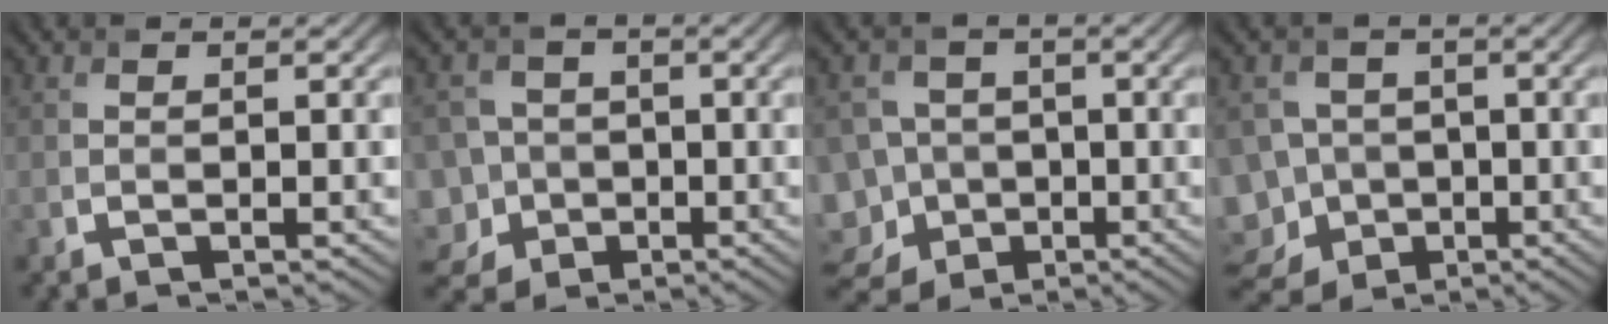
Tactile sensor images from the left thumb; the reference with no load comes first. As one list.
[{"total": 8.9, "force": [-4.0, 7.4, 2.8], "torque": [-0.076, -0.020, -0.097]}, {"total": 10.7, "force": [-5.7, 8.5, 3.5], "torque": [-0.092, -0.026, -0.113]}, {"total": 10.1, "force": [-5.1, 8.1, 3.3], "torque": [-0.084, -0.023, -0.103]}]